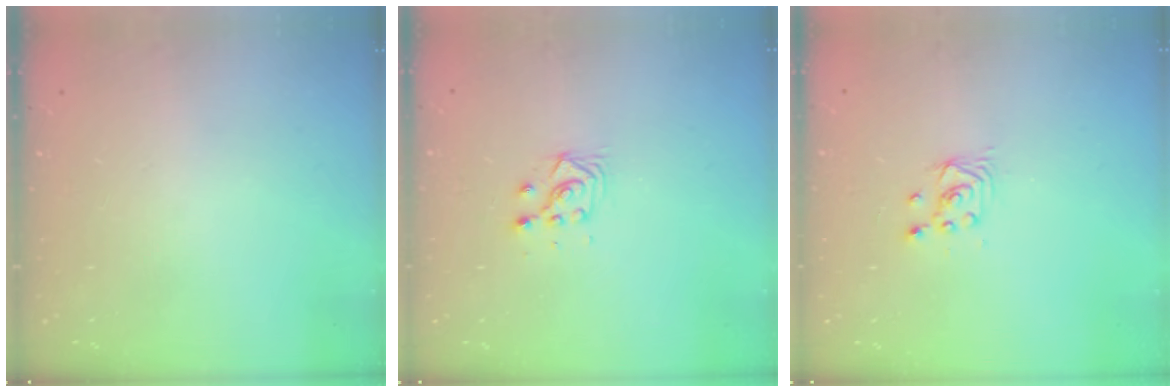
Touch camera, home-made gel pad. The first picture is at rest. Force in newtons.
{"total": 3.5, "press": 3.4, "slide": 0.9}
{"total": 2.2, "press": 2.2, "slide": 0.3}